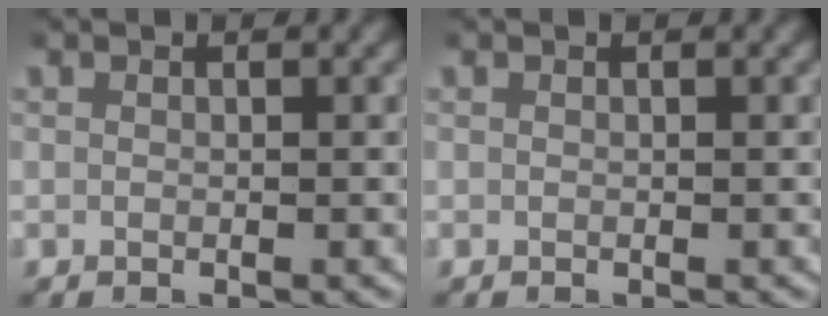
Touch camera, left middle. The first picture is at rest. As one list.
[{"total": 0.0}]